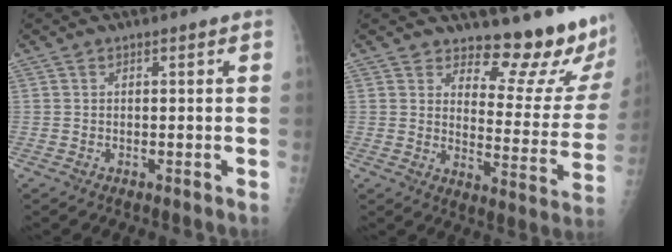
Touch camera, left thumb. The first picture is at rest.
{"total": 15.8, "force": [14.2, 4.1, 5.4], "torque": [-0.021, -0.158, 0.168]}